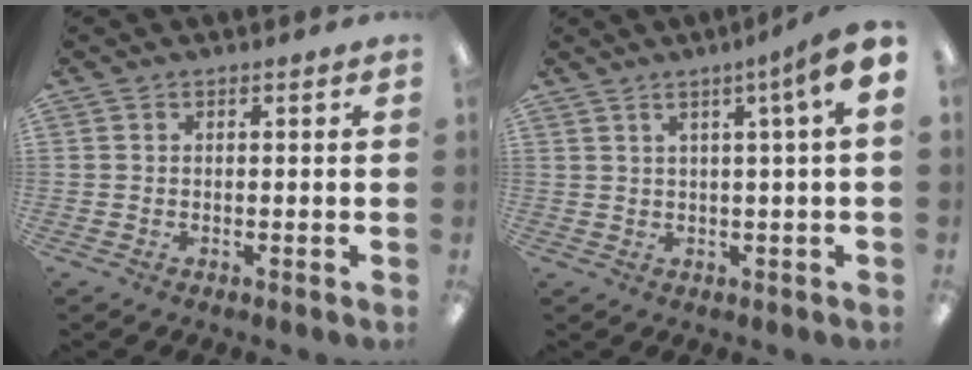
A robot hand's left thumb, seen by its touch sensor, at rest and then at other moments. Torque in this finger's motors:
{"motor_torque": [1.06, 1.23, 0.02, -0.05, 0.15]}